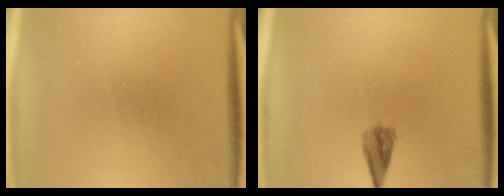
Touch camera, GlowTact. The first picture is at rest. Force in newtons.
{"total": 2.5}